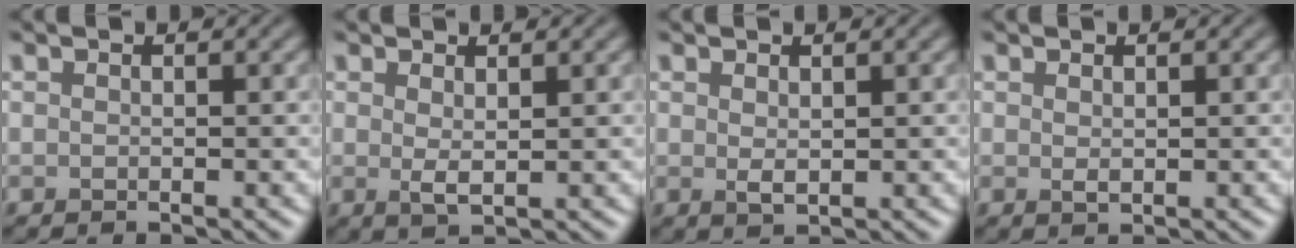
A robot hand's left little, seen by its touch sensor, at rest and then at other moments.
{"total": 1.4, "force": [0.6, 0.3, 1.2], "torque": [-0.025, -0.006, 0.012]}
{"total": 1.0, "force": [0.5, 0.4, 0.8], "torque": [-0.018, -0.005, 0.013]}
{"total": 0.6, "force": [0.4, 0.2, 0.5], "torque": [-0.012, -0.003, 0.009]}